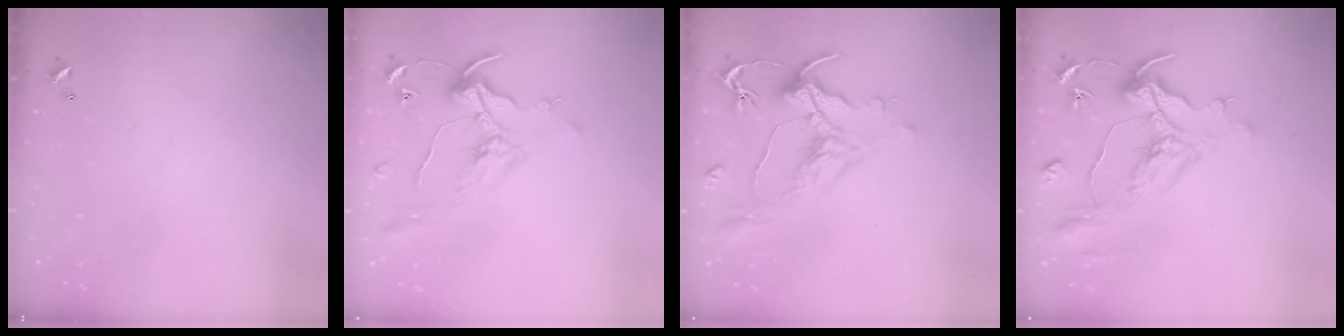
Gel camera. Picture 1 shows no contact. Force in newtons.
{"total": 0.8, "press": 0.0, "slide": 0.8}
{"total": 1.6, "press": 0.7, "slide": 1.4}
{"total": 1.5, "press": 0.8, "slide": 1.2}